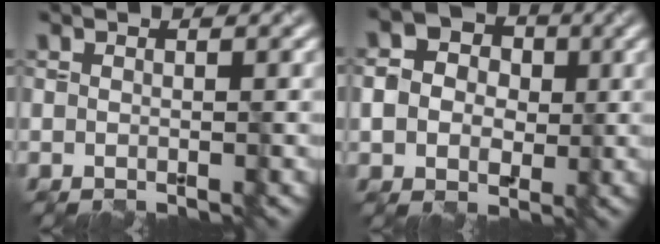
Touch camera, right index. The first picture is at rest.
{"total": 4.5, "force": [0.2, 3.9, 2.2], "torque": [-0.040, 0.006, -0.007]}